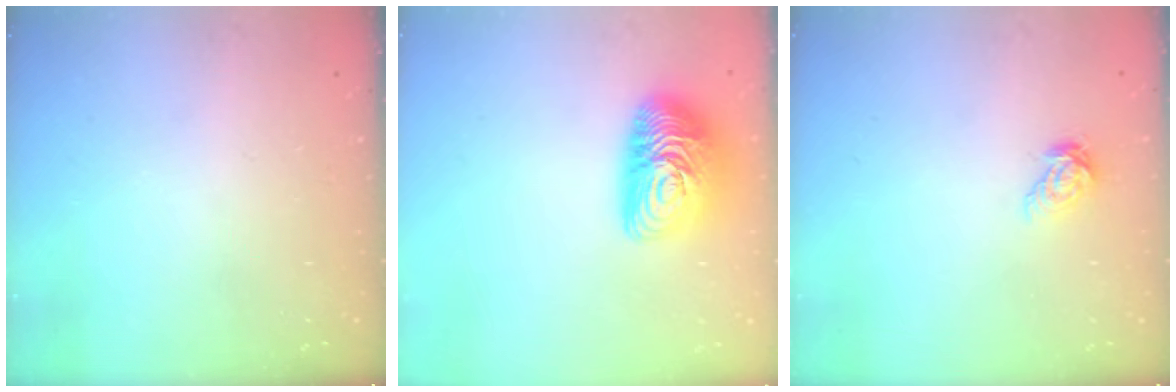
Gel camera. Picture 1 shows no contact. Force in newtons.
{"total": 15.1, "press": 15.1, "slide": 0.9}
{"total": 6.5, "press": 6.5, "slide": 0.4}